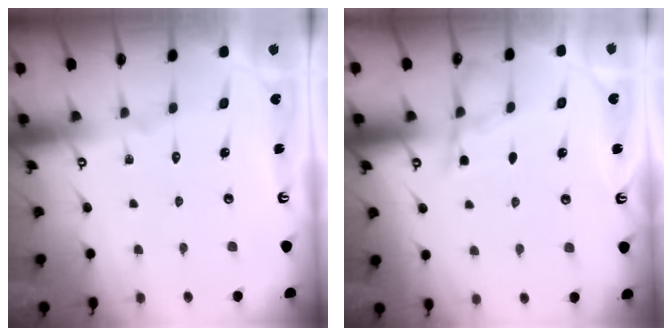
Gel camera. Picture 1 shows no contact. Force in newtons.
{"total": 5.6, "press": 5.6, "slide": 0.6}